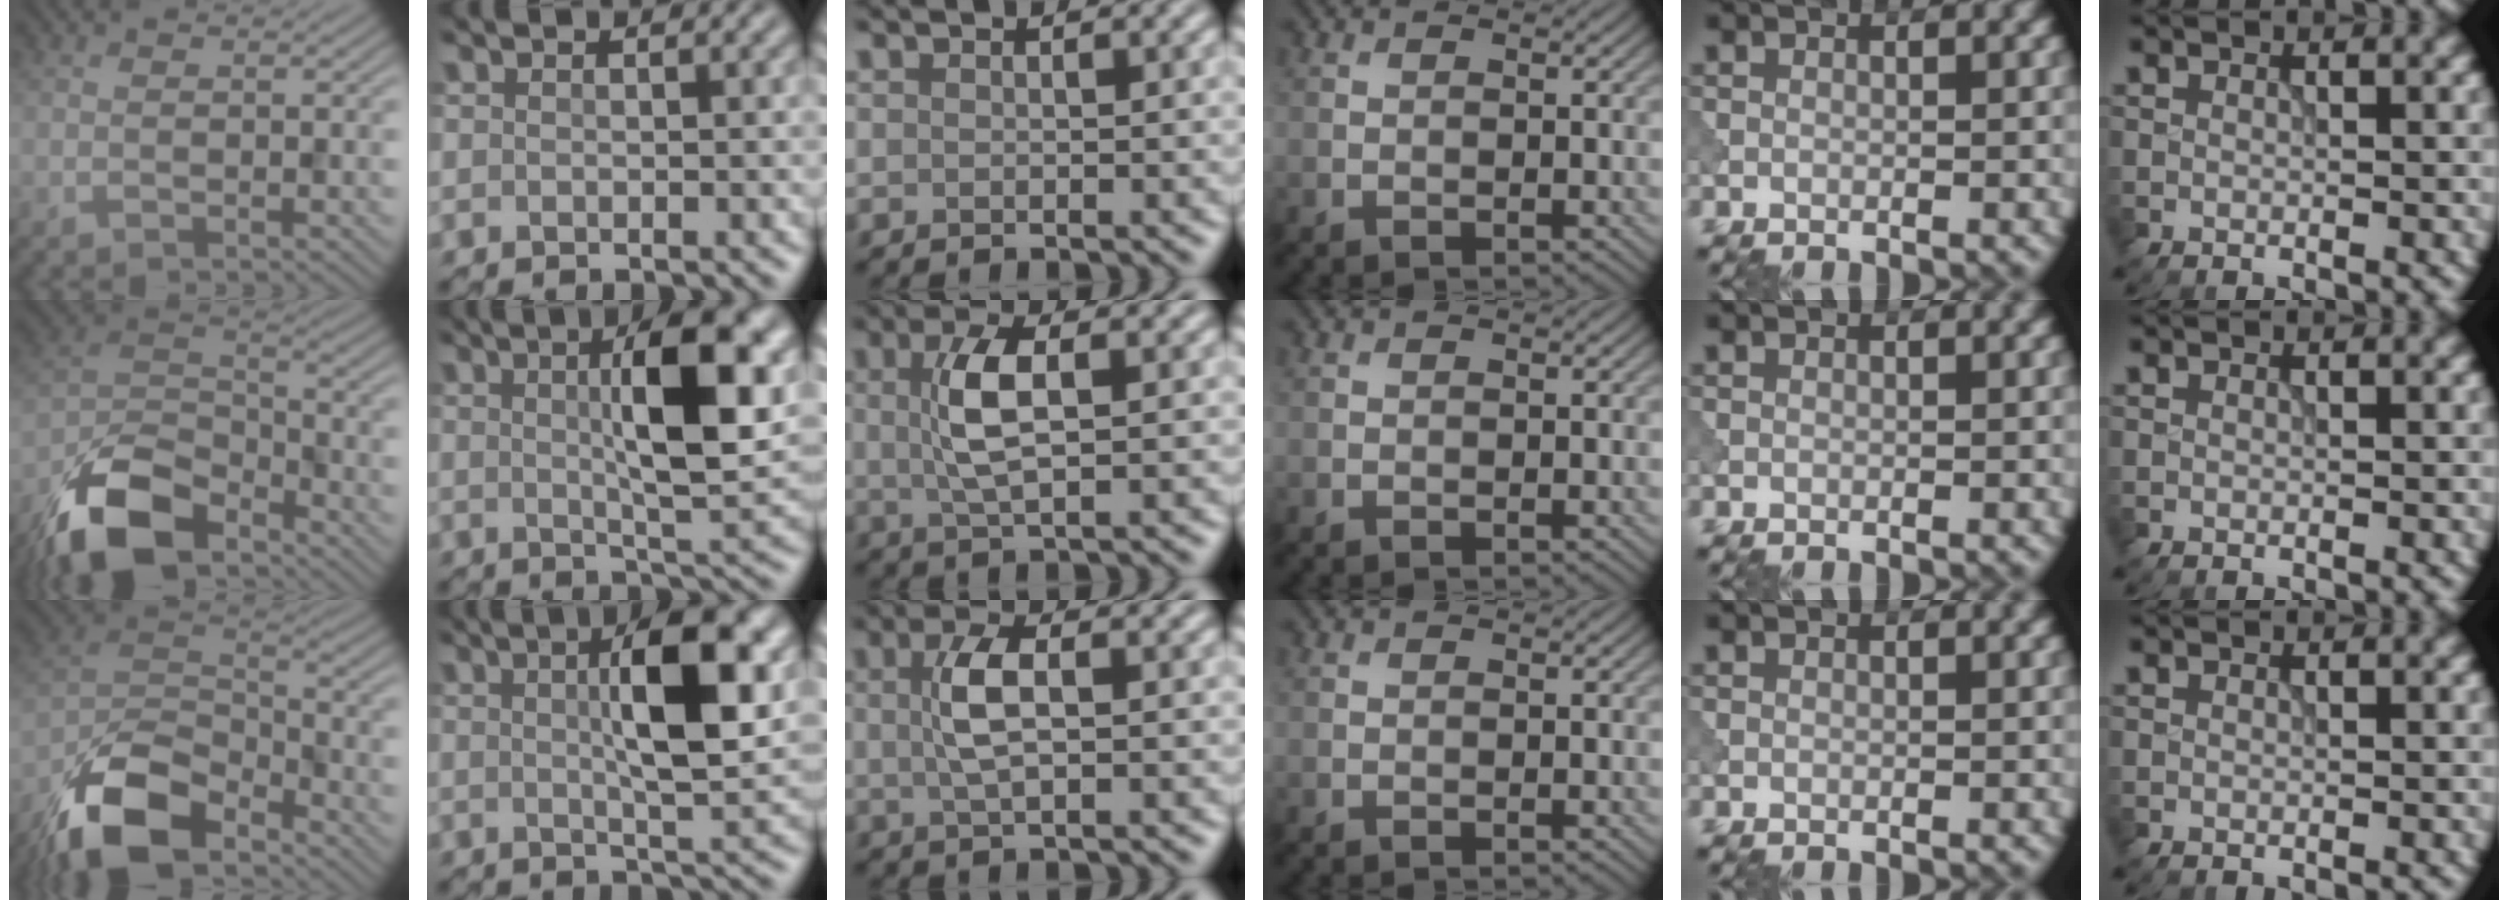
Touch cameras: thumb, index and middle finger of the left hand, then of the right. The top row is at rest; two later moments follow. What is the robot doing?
{"motion": "shake", "object": "bell"}